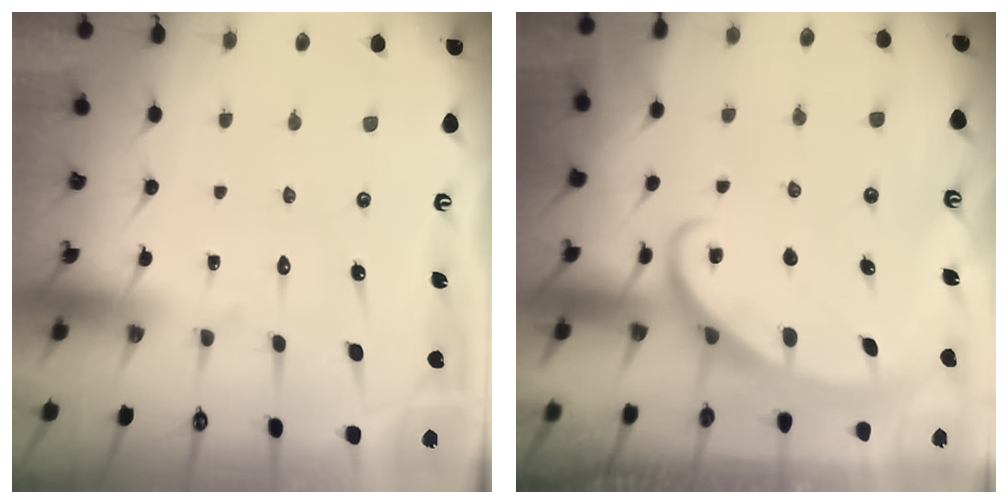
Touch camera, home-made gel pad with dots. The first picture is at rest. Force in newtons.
{"total": 2.6, "press": 2.6, "slide": 0.4}